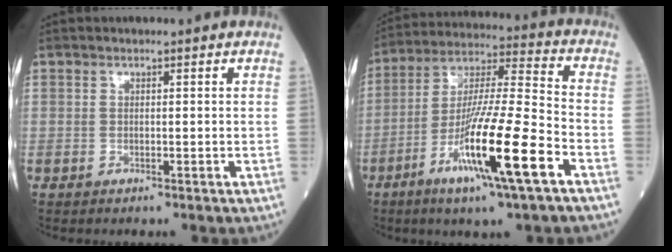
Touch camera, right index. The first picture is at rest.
{"total": 15.6, "force": [-6.9, -0.1, 14.0], "torque": [-0.269, -0.022, -0.123]}